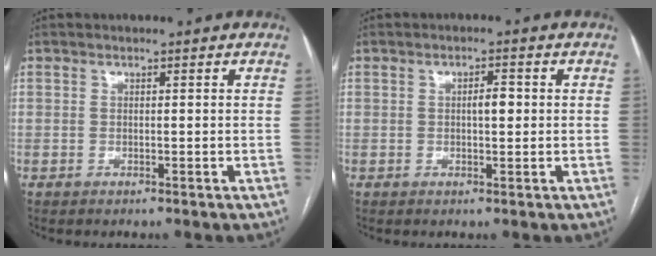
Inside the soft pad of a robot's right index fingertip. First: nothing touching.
{"total": 2.3, "force": [0.2, 0.7, 2.1], "torque": [-0.036, 0.002, 0.004]}